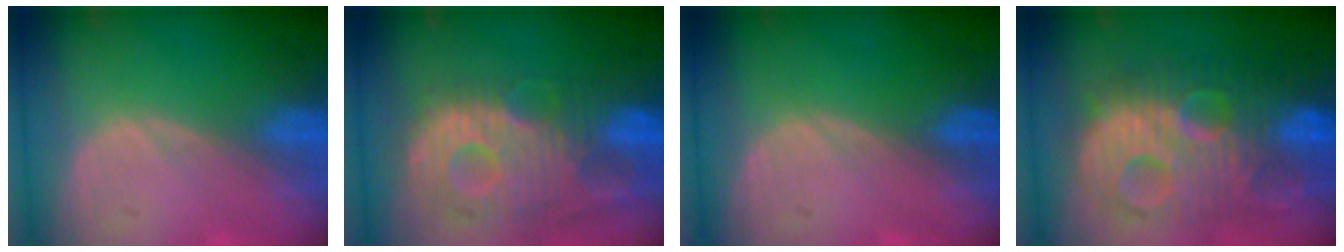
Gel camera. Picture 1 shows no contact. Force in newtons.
{"total": 12.7, "press": 11.1, "slide": 6.2}
{"total": 0.0}
{"total": 13.4, "press": 13.4, "slide": 1.0}